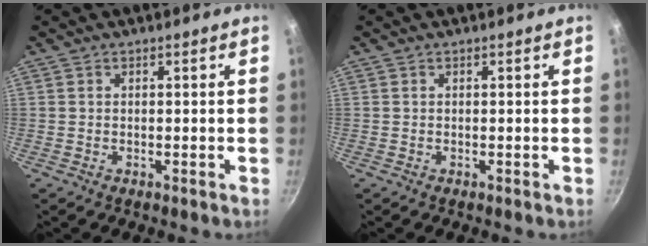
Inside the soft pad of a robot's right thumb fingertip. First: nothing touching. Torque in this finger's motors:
{"motor_torque": [0.00, 0.00, 0.00, 0.00, 0.00]}